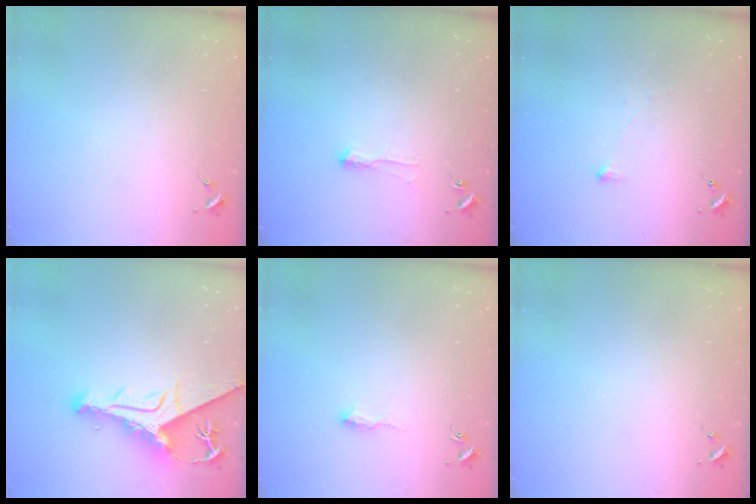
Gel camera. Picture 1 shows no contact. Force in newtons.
{"total": 3.9, "press": 3.8, "slide": 0.6}
{"total": 2.9, "press": 2.9, "slide": 0.3}
{"total": 13.5, "press": 13.4, "slide": 1.5}
{"total": 8.0, "press": 8.0, "slide": 0.8}
{"total": 0.0}